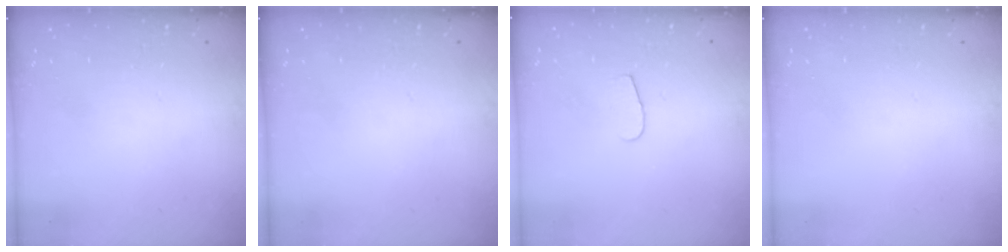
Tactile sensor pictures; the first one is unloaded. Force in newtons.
{"total": 0.0}
{"total": 4.6, "press": 4.5, "slide": 0.4}
{"total": 0.0}